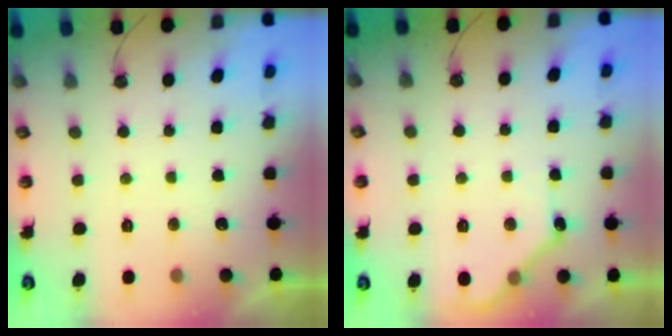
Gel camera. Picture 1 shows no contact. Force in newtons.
{"total": 8.9, "press": 8.9, "slide": 0.6}